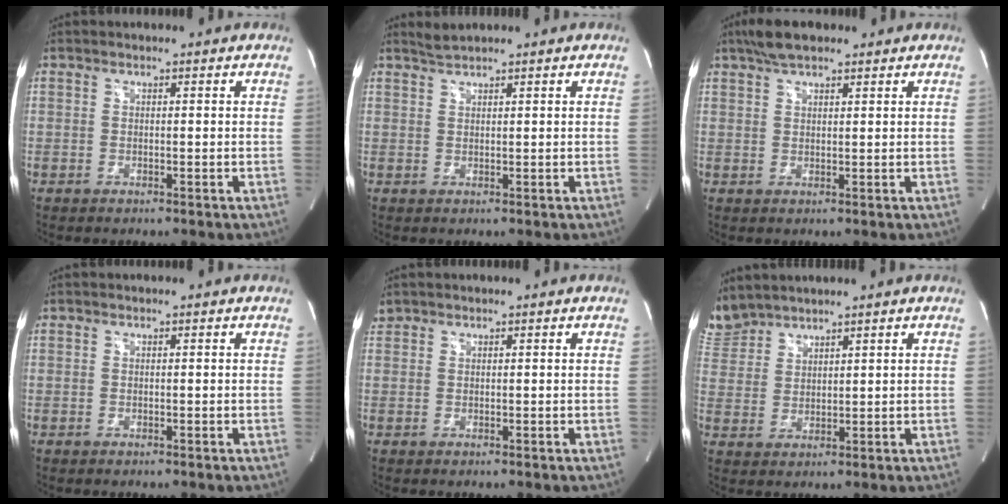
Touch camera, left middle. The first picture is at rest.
{"total": 1.6, "force": [1.5, -0.4, 0.2], "torque": [-0.006, 0.004, 0.035]}
{"total": 4.9, "force": [3.7, 1.5, 2.8], "torque": [-0.063, 0.017, 0.069]}
{"total": 0.0}
{"total": 1.1, "force": [0.9, 0.5, 0.0], "torque": [-0.003, 0.017, 0.021]}
{"total": 6.2, "force": [6.0, 1.3, 0.3], "torque": [-0.024, 0.015, 0.136]}